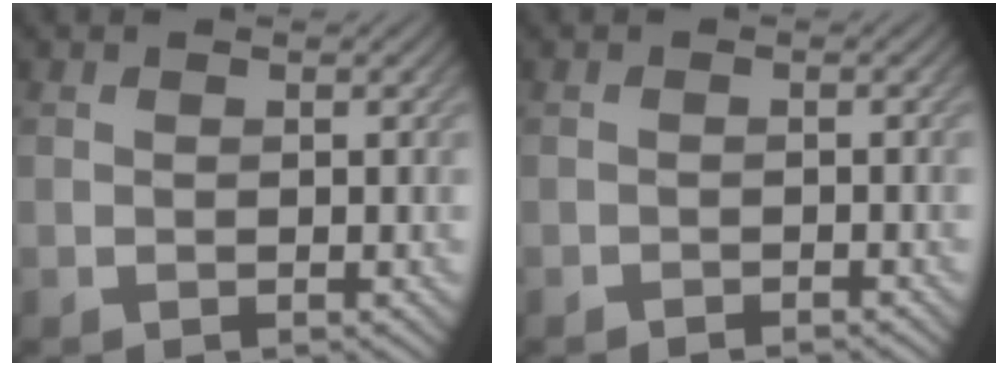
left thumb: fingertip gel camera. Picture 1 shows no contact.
{"total": 0.8, "force": [-0.8, -0.1, 0.0], "torque": [0.001, 0.001, -0.017]}